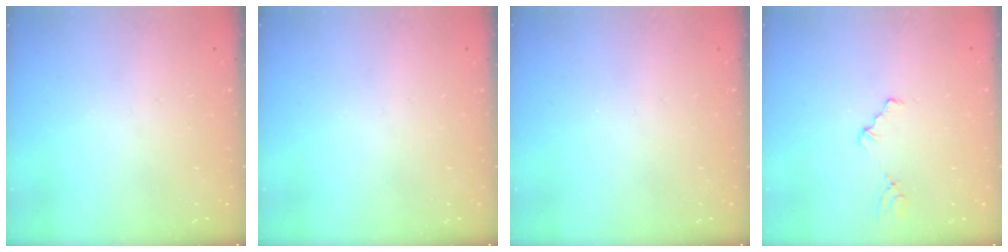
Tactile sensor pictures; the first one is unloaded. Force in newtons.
{"total": 0.0}
{"total": 0.0}
{"total": 1.2, "press": 1.2, "slide": 0.2}